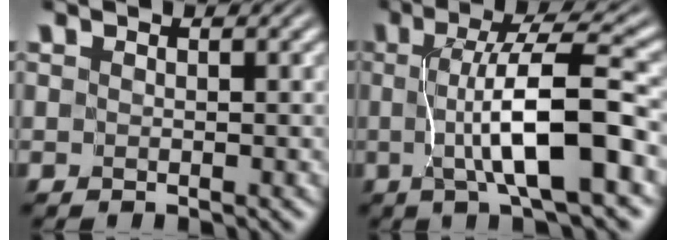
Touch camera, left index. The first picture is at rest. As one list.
[{"total": 8.4, "force": [-0.9, 1.6, 8.2], "torque": [-0.121, 0.005, -0.017]}]